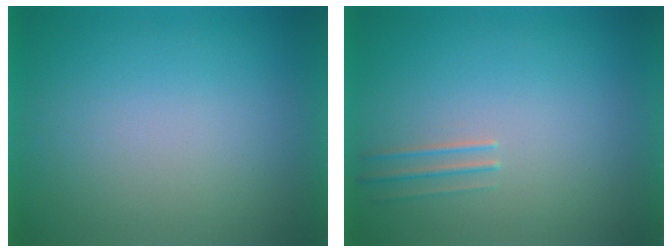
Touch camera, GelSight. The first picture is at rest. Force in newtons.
{"total": 1.3}